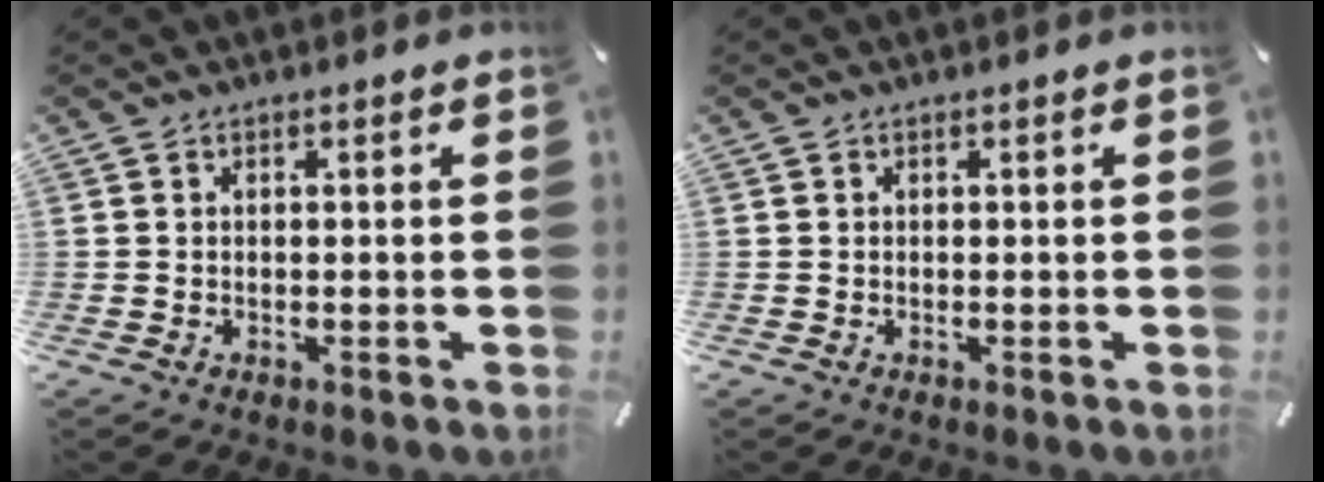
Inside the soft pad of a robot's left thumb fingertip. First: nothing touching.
{"total": 0.0}